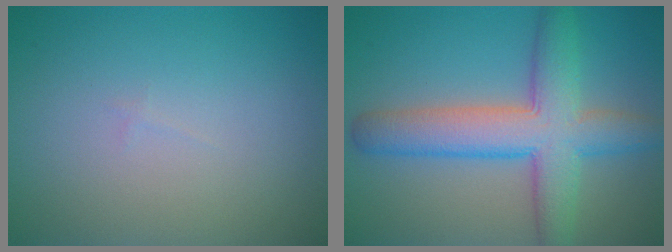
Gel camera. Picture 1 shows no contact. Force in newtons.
{"total": 7.4, "press": 7.4, "slide": 0.4}